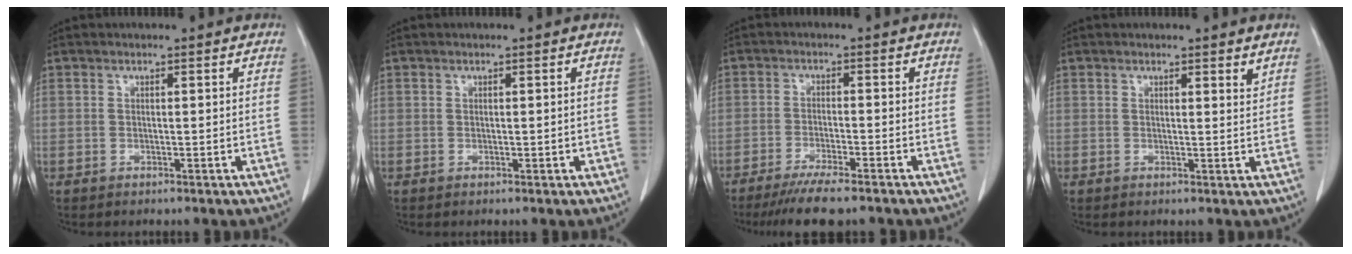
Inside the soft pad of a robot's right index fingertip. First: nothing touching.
{"total": 0.8, "force": [-0.1, 0.6, 0.6], "torque": [-0.007, 0.004, 0.003]}
{"total": 7.8, "force": [-6.2, 0.5, 4.7], "torque": [-0.071, -0.018, -0.101]}
{"total": 1.6, "force": [1.3, 0.2, 0.8], "torque": [-0.011, -0.008, 0.014]}